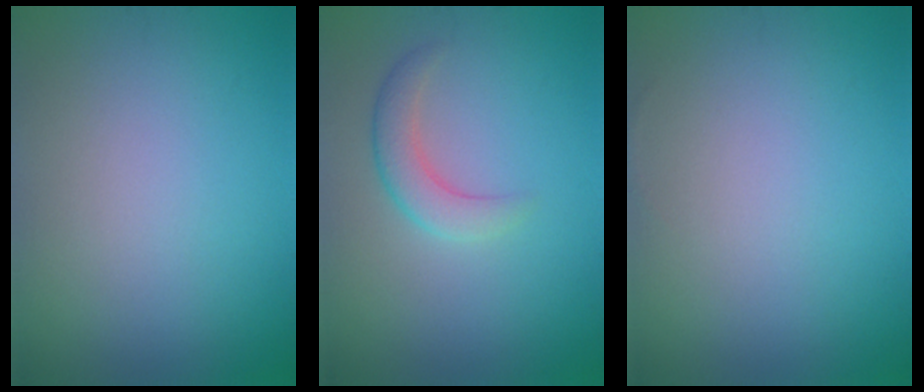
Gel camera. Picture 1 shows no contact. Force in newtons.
{"total": 2.7, "press": 2.7, "slide": 0.1}
{"total": 0.0}